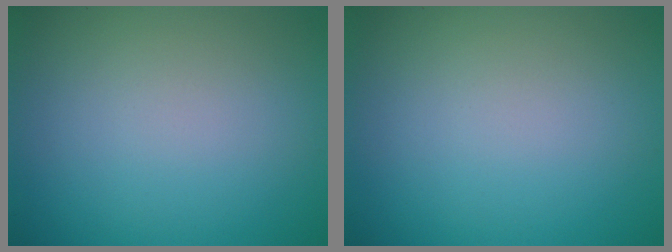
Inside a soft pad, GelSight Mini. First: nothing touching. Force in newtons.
{"total": 0.0}